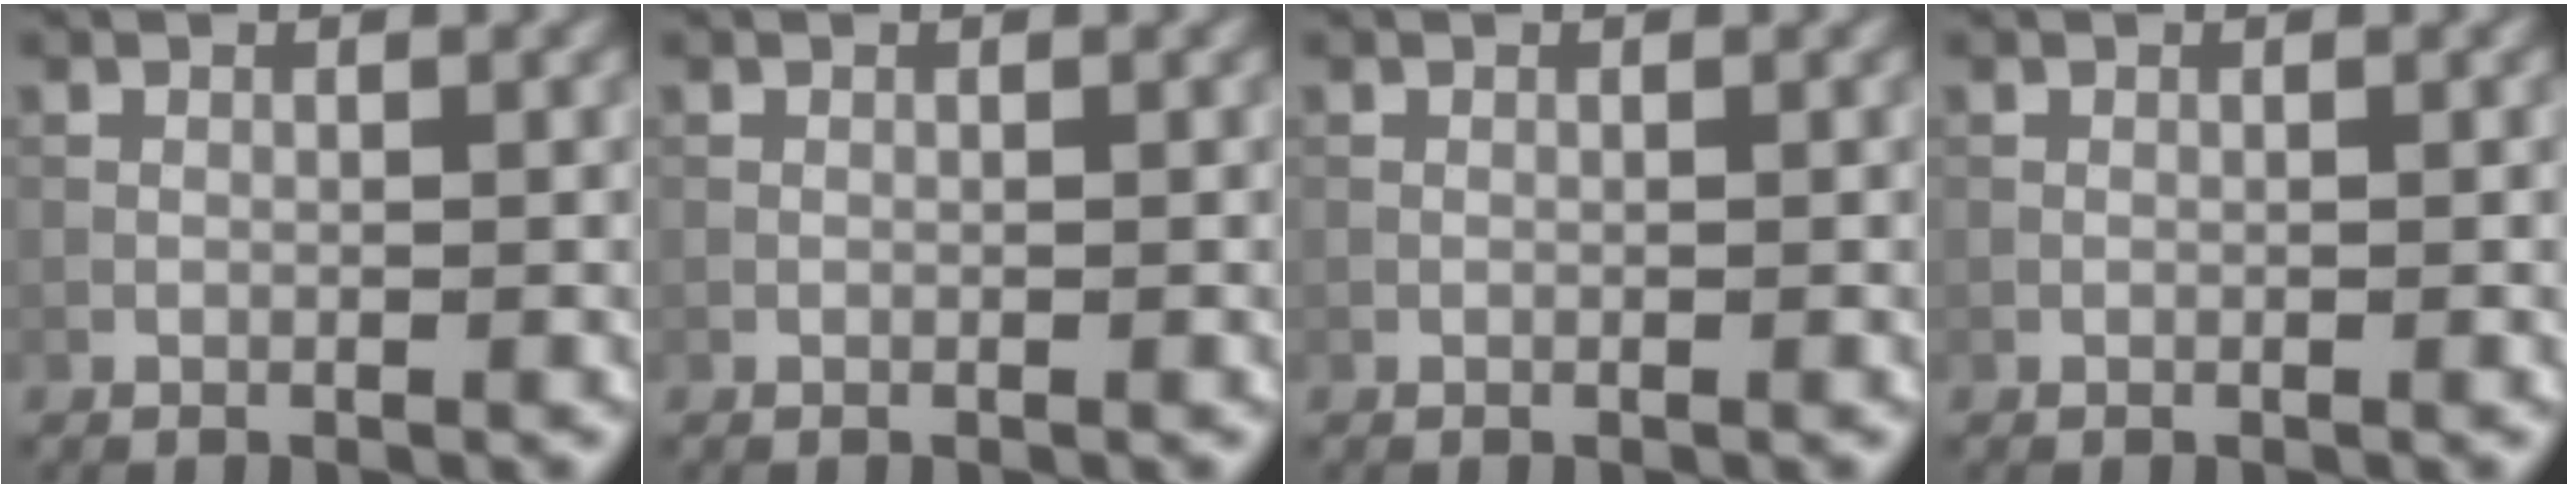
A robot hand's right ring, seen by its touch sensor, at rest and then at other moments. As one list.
[{"total": 0.0}, {"total": 0.0}, {"total": 0.0}]